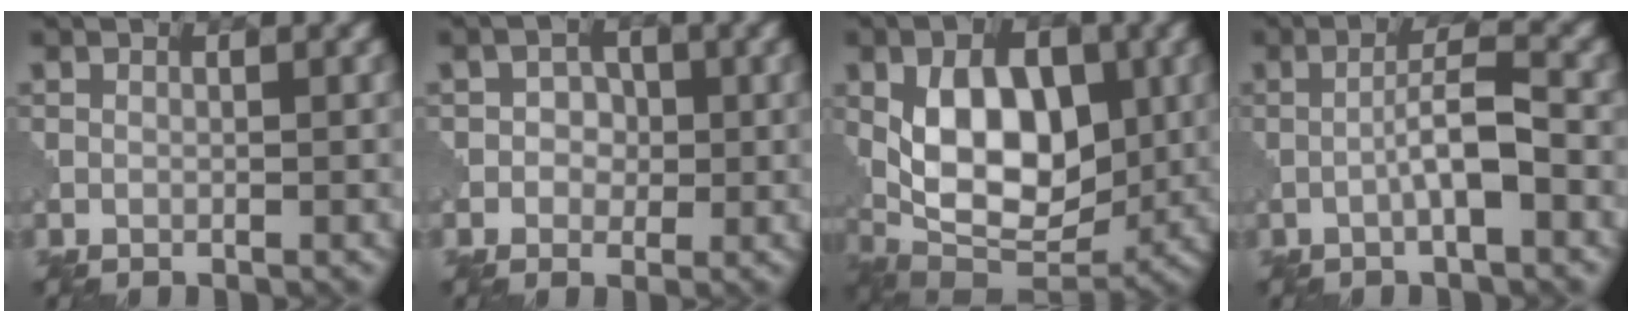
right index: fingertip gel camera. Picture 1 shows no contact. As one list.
[{"total": 2.1, "force": [0.0, 1.9, 0.9], "torque": [0.000, 0.001, -0.010]}, {"total": 10.3, "force": [0.8, 6.0, 8.3], "torque": [-0.145, -0.005, 0.010]}, {"total": 3.6, "force": [-1.1, 0.5, 3.4], "torque": [-0.059, 0.013, -0.025]}]